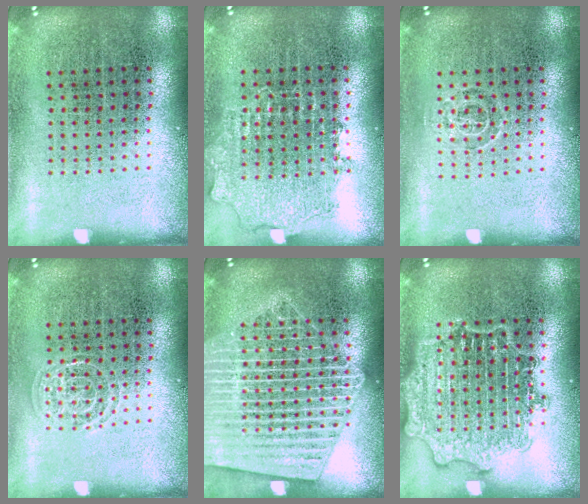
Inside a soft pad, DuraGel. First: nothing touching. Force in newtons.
{"total": 0.9, "press": 0.9, "slide": 0.2}
{"total": 0.7, "press": 0.5, "slide": 0.6}
{"total": 1.3, "press": 1.3, "slide": 0.2}
{"total": 3.9, "press": 3.8, "slide": 0.5}
{"total": 3.0, "press": 3.0, "slide": 0.4}